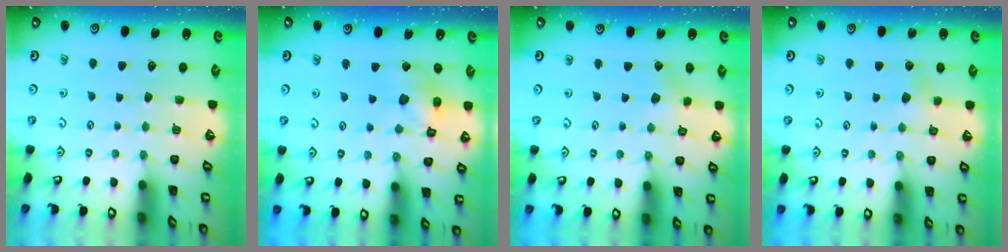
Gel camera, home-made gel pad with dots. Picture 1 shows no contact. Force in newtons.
{"total": 12.0, "press": 11.9, "slide": 1.6}
{"total": 2.6, "press": 2.4, "slide": 0.9}
{"total": 3.0, "press": 2.9, "slide": 0.5}